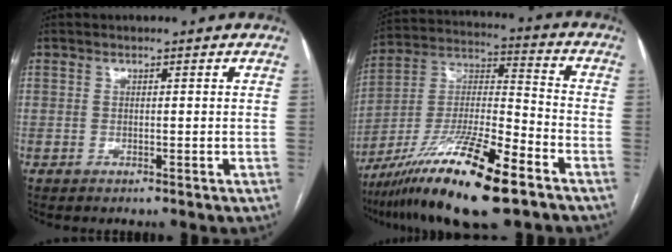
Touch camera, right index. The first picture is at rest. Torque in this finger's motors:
{"motor_torque": [1.14, -1.00, 1.05, 0.21]}